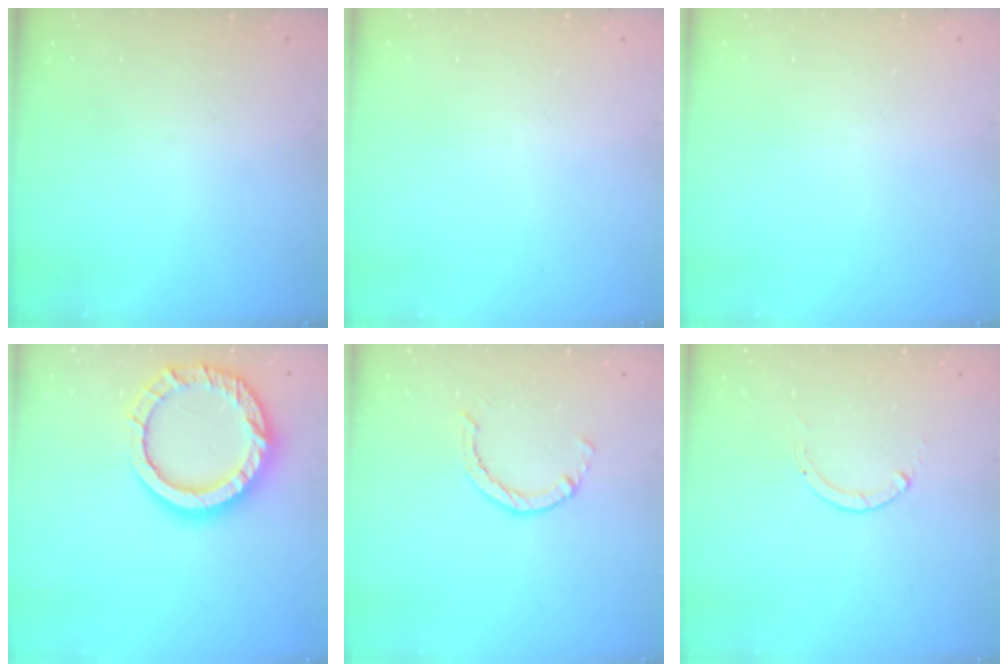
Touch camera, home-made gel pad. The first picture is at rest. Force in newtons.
{"total": 0.0}
{"total": 0.0}
{"total": 16.8, "press": 16.7, "slide": 1.8}
{"total": 2.5, "press": 2.4, "slide": 0.4}
{"total": 0.0}